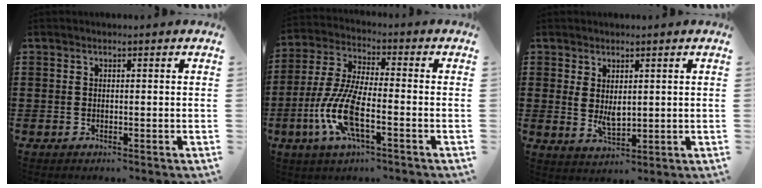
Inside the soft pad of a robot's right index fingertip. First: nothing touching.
{"total": 9.7, "force": [-3.8, 2.7, 8.5], "torque": [-0.205, -0.015, -0.079]}
{"total": 3.0, "force": [1.0, 1.6, 2.3], "torque": [-0.046, 0.003, 0.020]}